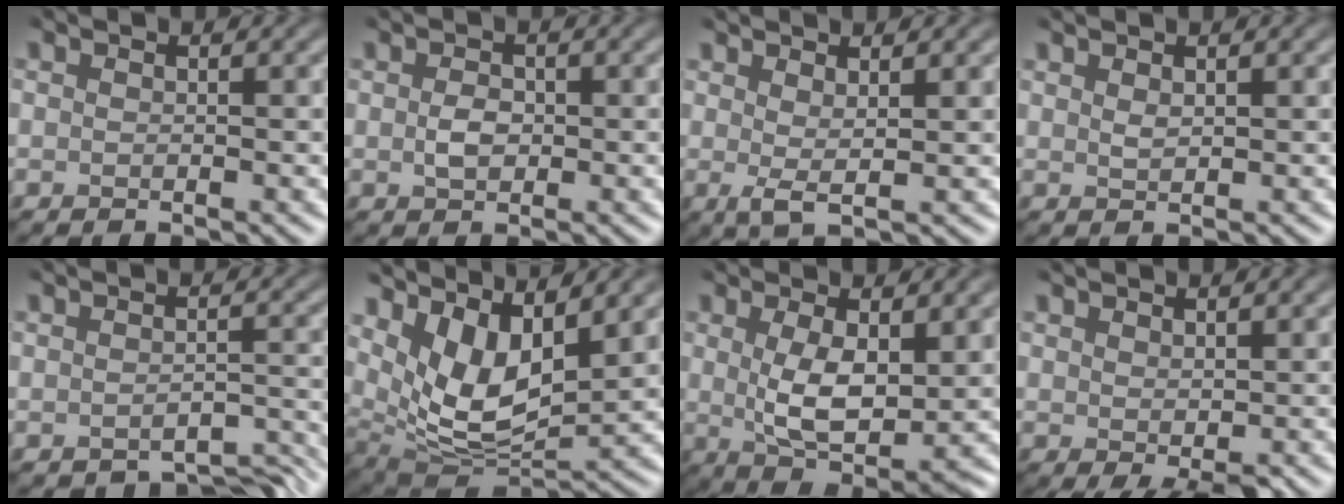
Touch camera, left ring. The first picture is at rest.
{"total": 1.1, "force": [-0.5, 0.7, 0.7], "torque": [-0.014, -0.003, -0.010]}
{"total": 1.7, "force": [0.8, 0.0, 1.5], "torque": [-0.026, -0.007, 0.014]}
{"total": 0.6, "force": [0.5, 0.0, 0.3], "torque": [-0.007, -0.001, 0.012]}
{"total": 2.3, "force": [-2.1, 0.5, 0.8], "torque": [0.005, -0.008, -0.029]}
{"total": 7.3, "force": [3.1, 3.4, 5.7], "torque": [-0.112, -0.018, 0.055]}
{"total": 5.6, "force": [0.6, 2.1, 5.1], "torque": [-0.094, -0.012, 0.013]}
{"total": 1.8, "force": [0.5, 0.6, 1.7], "torque": [-0.028, -0.004, 0.010]}